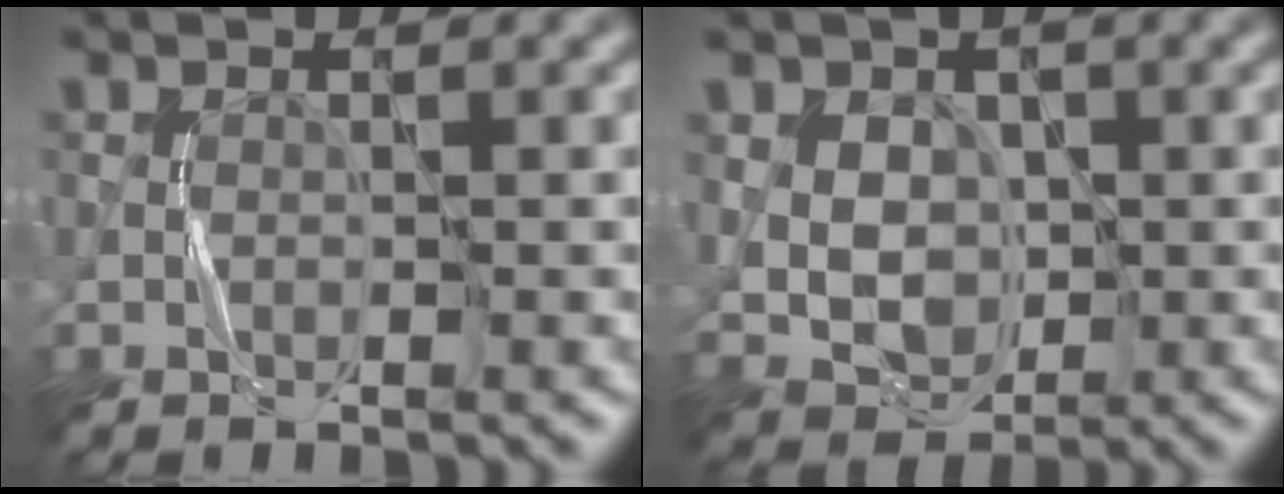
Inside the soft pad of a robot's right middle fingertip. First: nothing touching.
{"total": 4.1, "force": [0.4, 3.3, 2.5], "torque": [-0.041, -0.006, 0.021]}